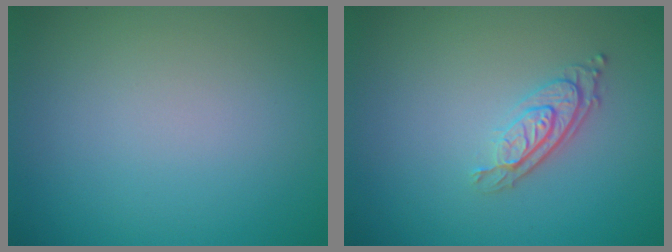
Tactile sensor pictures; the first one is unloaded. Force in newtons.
{"total": 3.0, "press": 2.2, "slide": 2.0}